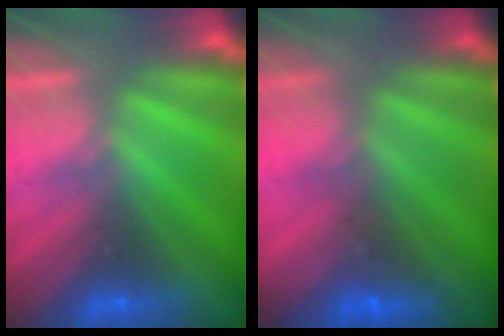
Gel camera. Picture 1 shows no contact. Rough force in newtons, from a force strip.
{"total": 1.5}